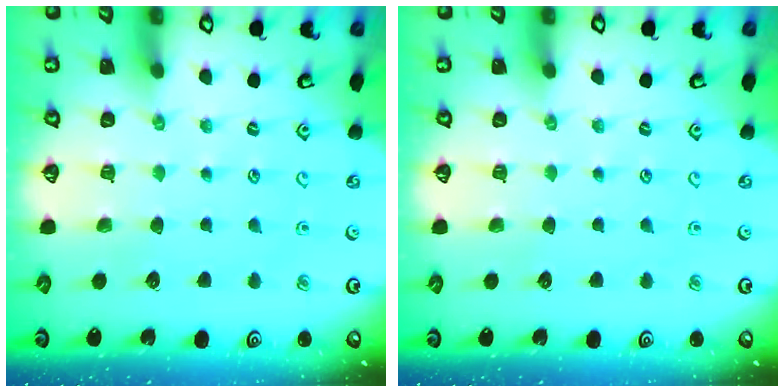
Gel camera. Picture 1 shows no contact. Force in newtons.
{"total": 0.0}